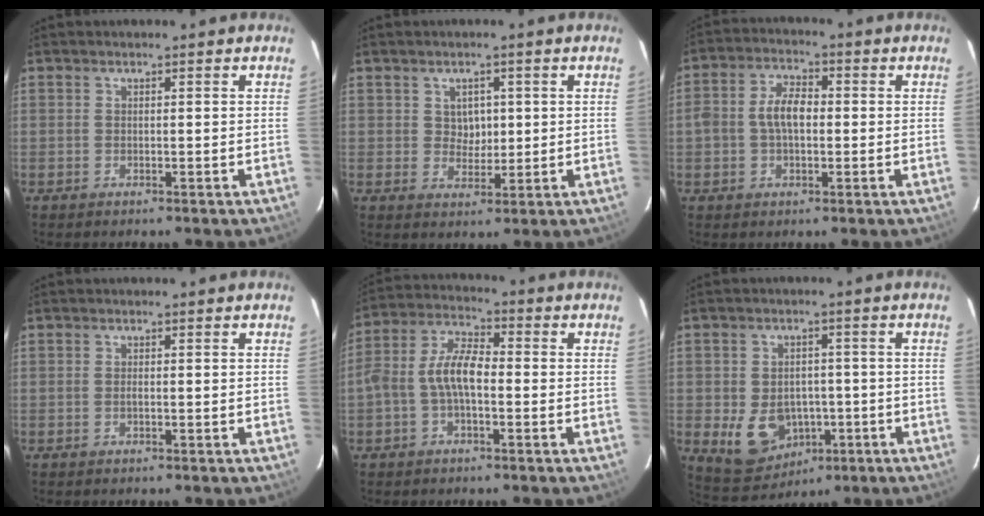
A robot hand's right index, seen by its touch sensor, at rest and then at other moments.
{"total": 3.5, "force": [0.8, 3.1, 1.5], "torque": [-0.021, 0.007, 0.014]}
{"total": 6.3, "force": [-0.4, 3.8, 5.0], "torque": [-0.097, 0.017, -0.005]}
{"total": 0.6, "force": [-0.2, 0.2, 0.5], "torque": [-0.009, 0.002, -0.004]}
{"total": 7.5, "force": [-1.7, 3.5, 6.4], "torque": [-0.141, 0.022, -0.036]}
{"total": 10.0, "force": [-3.1, 7.8, 5.4], "torque": [-0.127, -0.006, -0.028]}